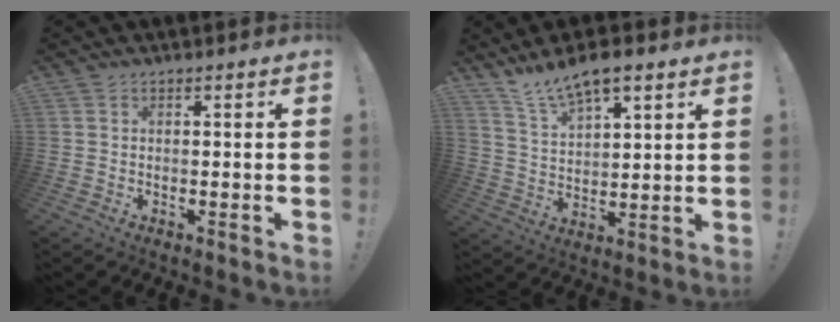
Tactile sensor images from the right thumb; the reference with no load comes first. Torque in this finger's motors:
{"motor_torque": [0.00, 0.02, 0.18, 0.18, 0.00]}